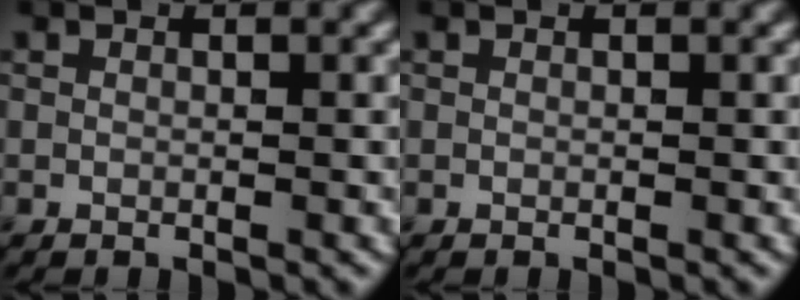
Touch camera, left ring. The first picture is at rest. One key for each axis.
{"total": 0.0}